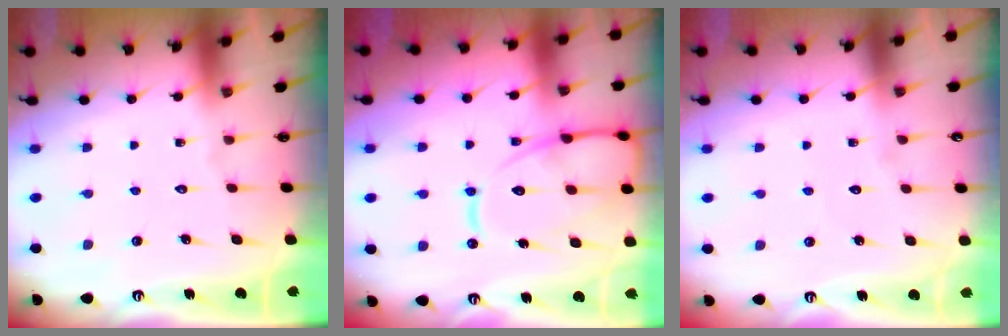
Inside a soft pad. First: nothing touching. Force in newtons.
{"total": 15.3, "press": 15.2, "slide": 1.6}
{"total": 3.6, "press": 3.5, "slide": 0.3}